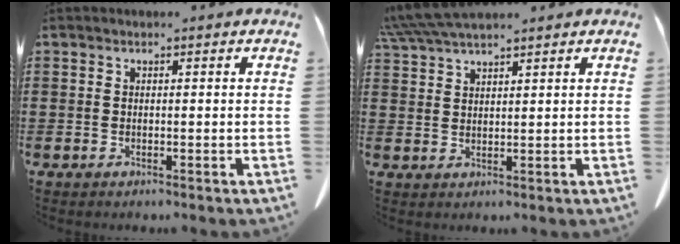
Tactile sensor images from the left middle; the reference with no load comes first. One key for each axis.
{"total": 5.0, "fx": 4.5, "fy": 0.4, "fz": 2.2, "tx": -0.056, "ty": -0.008, "tz": 0.085}